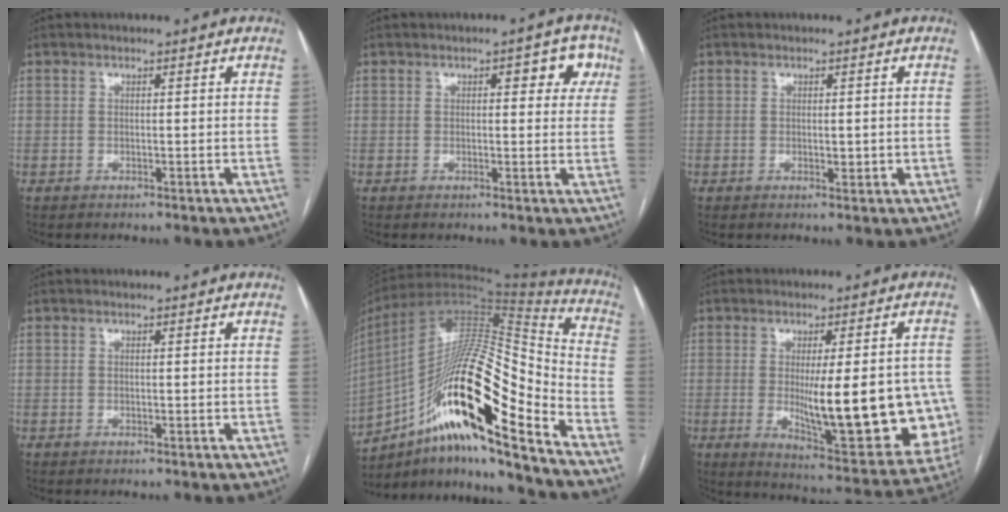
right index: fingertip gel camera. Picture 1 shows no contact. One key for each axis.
{"total": 5.1, "fx": 2.0, "fy": 2.1, "fz": 4.1, "tx": -0.035, "ty": 0.016, "tz": 0.019}
{"total": 1.6, "fx": 0.0, "fy": 0.6, "fz": 1.4, "tx": -0.020, "ty": -0.004, "tz": 0.003}
{"total": 0.0}
{"total": 27.3, "fx": -14.3, "fy": 4.3, "fz": 22.8, "tx": -0.396, "ty": 0.006, "tz": -0.246}
{"total": 19.7, "fx": -2.3, "fy": 4.9, "fz": 19.0, "tx": -0.197, "ty": -0.013, "tz": -0.007}